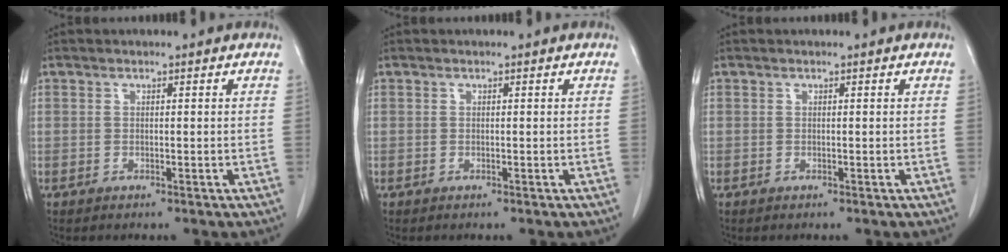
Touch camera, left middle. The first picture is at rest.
{"total": 0.0}
{"total": 0.0}